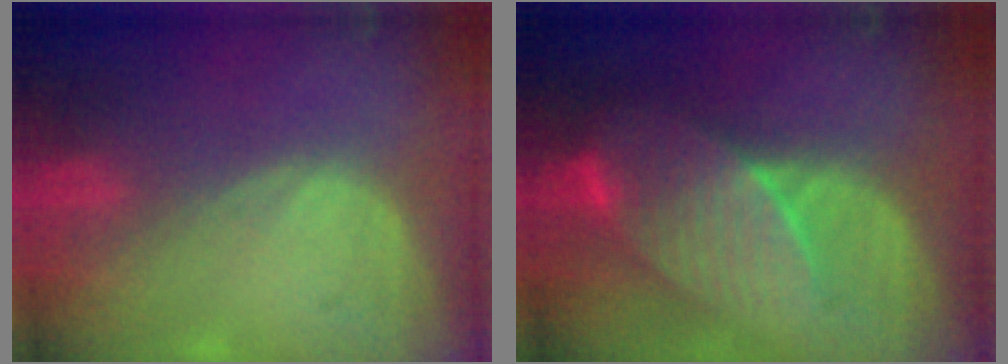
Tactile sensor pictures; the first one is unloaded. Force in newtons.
{"total": 8.2, "press": 7.9, "slide": 2.2}